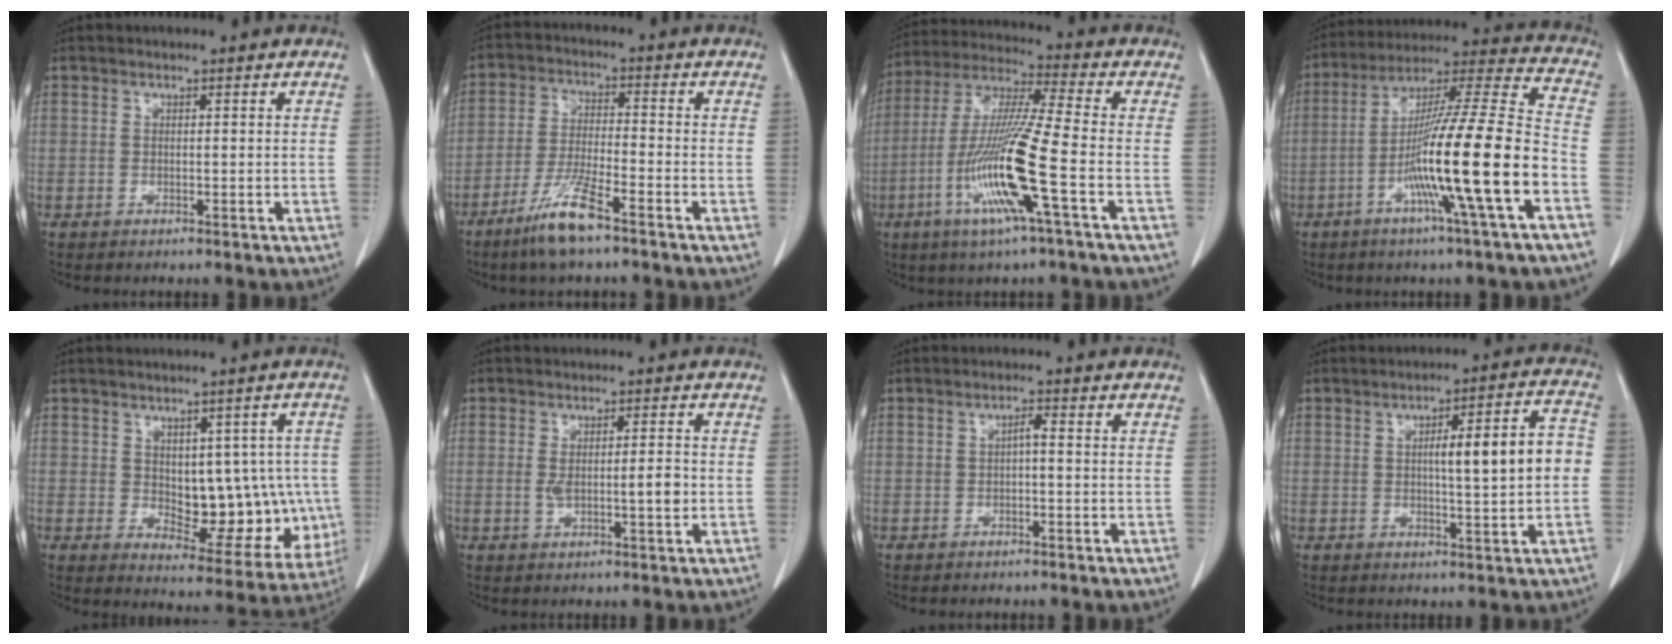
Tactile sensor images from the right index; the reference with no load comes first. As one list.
[{"total": 8.2, "force": [-5.6, 0.6, 5.9], "torque": [-0.124, -0.016, -0.109]}, {"total": 15.4, "force": [-5.1, -0.6, 14.5], "torque": [-0.300, -0.016, -0.105]}, {"total": 19.3, "force": [-6.6, -1.1, 18.1], "torque": [-0.318, -0.007, -0.125]}, {"total": 12.7, "force": [0.1, 6.9, 10.7], "torque": [-0.125, 0.009, 0.026]}, {"total": 4.4, "force": [-0.4, 0.9, 4.3], "torque": [-0.078, 0.004, -0.001]}, {"total": 1.4, "force": [-0.2, 0.3, 1.4], "torque": [-0.024, 0.005, -0.004]}, {"total": 10.1, "force": [0.2, 1.1, 10.0], "torque": [-0.139, 0.026, 0.004]}]